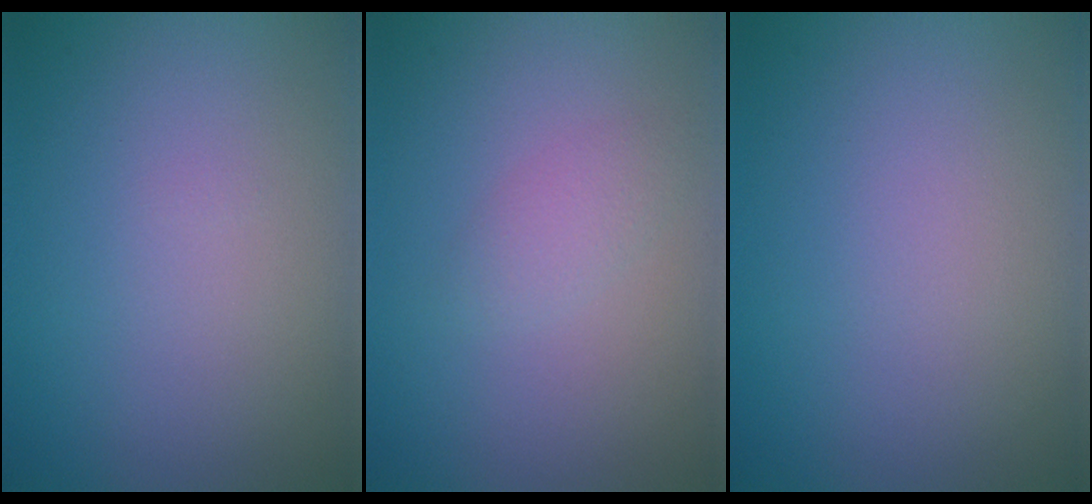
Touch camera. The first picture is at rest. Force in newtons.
{"total": 1.4, "press": 1.4, "slide": 0.1}
{"total": 0.0}